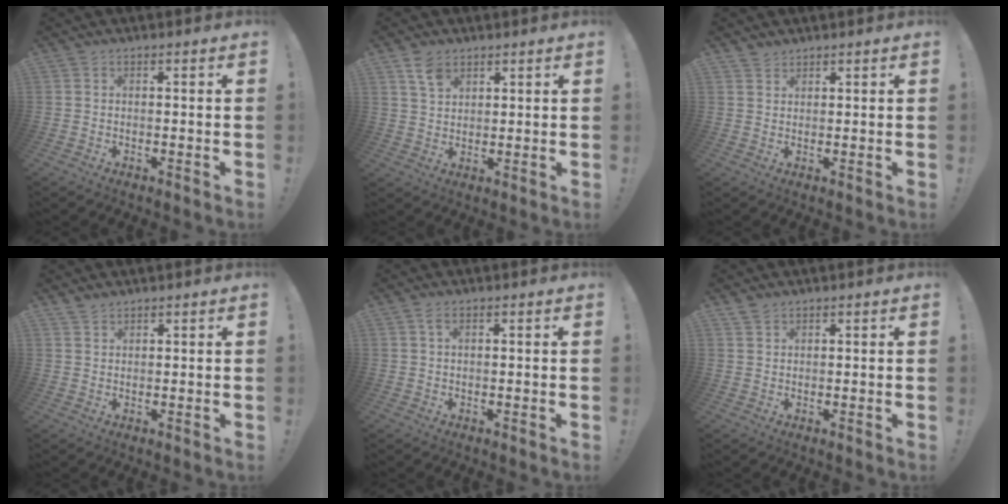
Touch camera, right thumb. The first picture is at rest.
{"total": 5.9, "force": [3.8, 3.6, 2.7], "torque": [-0.045, -0.015, 0.071]}
{"total": 1.9, "force": [1.8, 0.8, 0.2], "torque": [0.005, -0.014, 0.032]}
{"total": 1.9, "force": [1.7, 0.6, 0.5], "torque": [-0.009, -0.009, 0.033]}
{"total": 1.7, "force": [0.9, 0.8, 1.2], "torque": [-0.024, 0.001, 0.015]}
{"total": 1.8, "force": [1.6, 0.8, 0.4], "torque": [-0.008, -0.008, 0.031]}